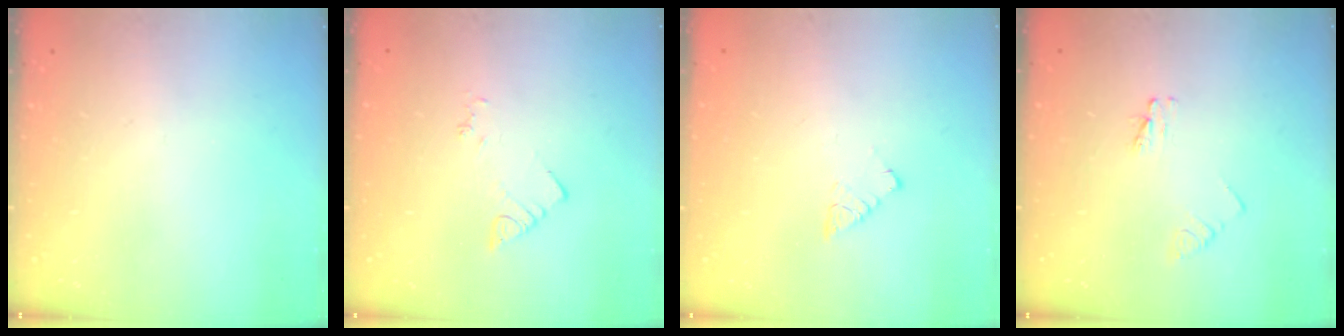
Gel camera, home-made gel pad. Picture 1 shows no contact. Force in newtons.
{"total": 2.4, "press": 2.3, "slide": 0.4}
{"total": 5.0, "press": 5.0, "slide": 0.1}
{"total": 2.8, "press": 2.8, "slide": 0.3}